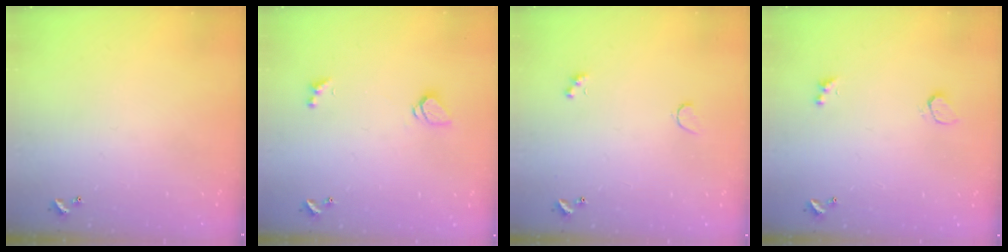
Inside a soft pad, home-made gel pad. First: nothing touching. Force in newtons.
{"total": 1.7, "press": 1.6, "slide": 0.5}
{"total": 1.3, "press": 1.0, "slide": 0.8}
{"total": 2.1, "press": 1.8, "slide": 1.2}